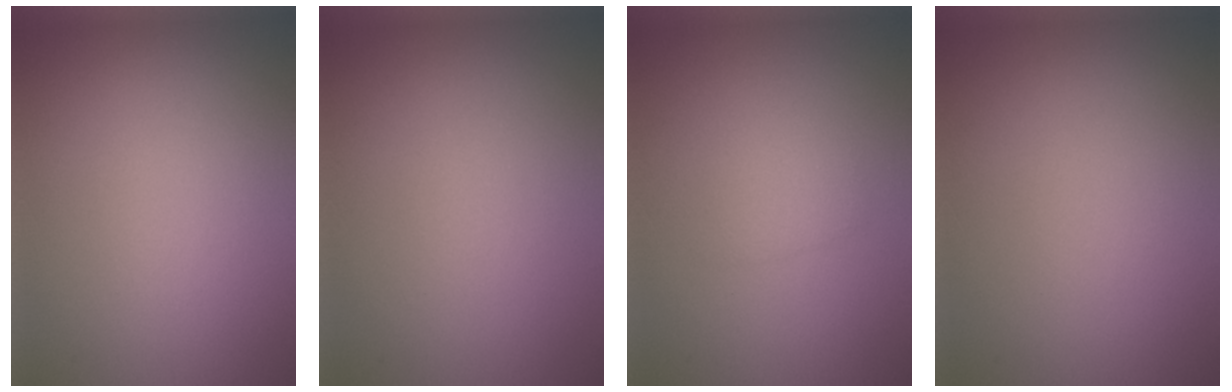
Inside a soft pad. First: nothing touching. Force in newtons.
{"total": 0.0}
{"total": 1.4, "press": 1.4, "slide": 0.1}
{"total": 0.0}